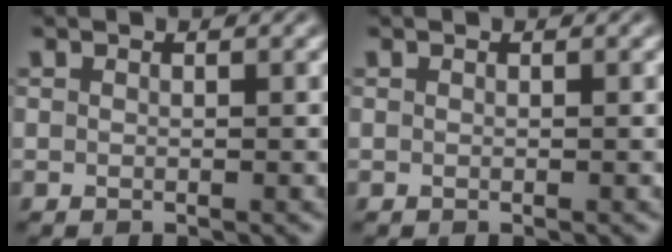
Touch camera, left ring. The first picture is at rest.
{"total": 0.0}